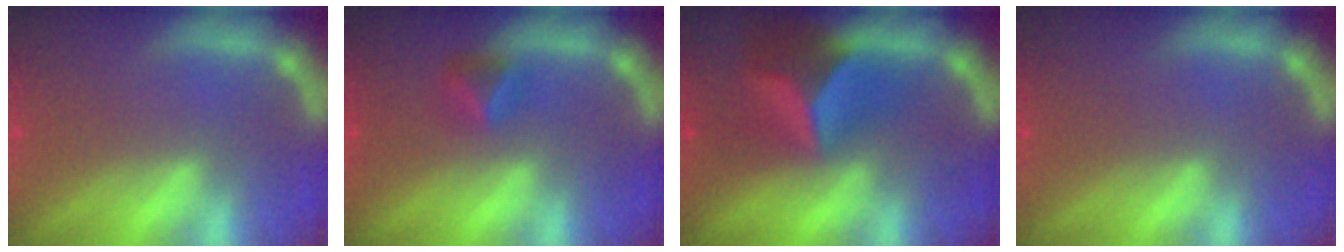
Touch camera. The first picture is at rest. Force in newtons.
{"total": 1.9}
{"total": 6.9}
{"total": 0.0}